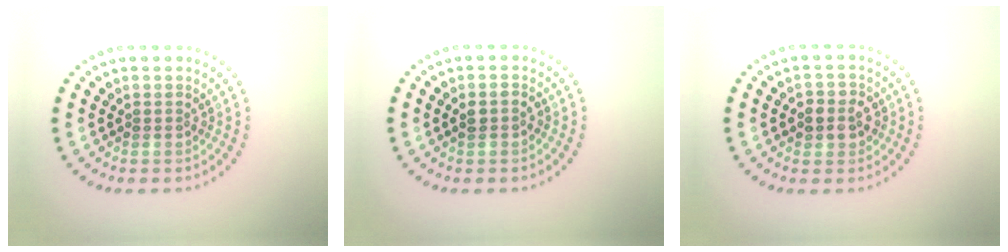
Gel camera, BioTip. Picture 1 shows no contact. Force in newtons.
{"total": 1.4, "press": 1.3, "slide": 0.3}
{"total": 2.7, "press": 2.6, "slide": 0.7}